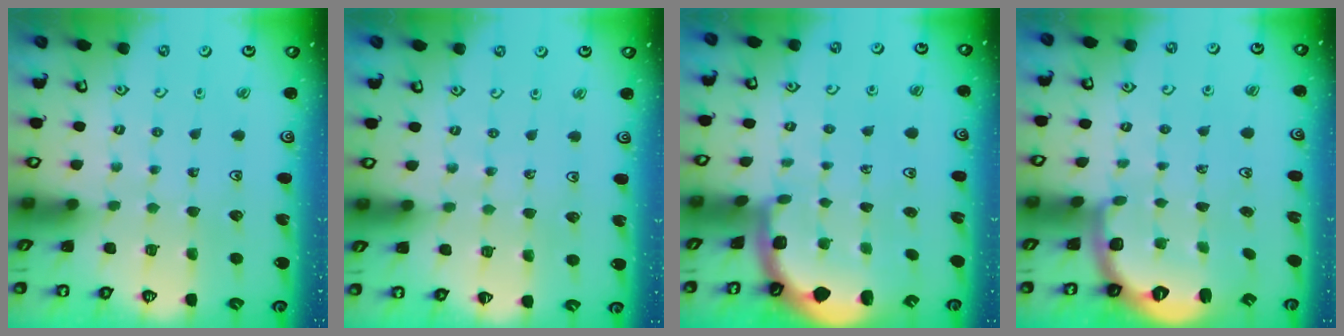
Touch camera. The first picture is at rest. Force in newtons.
{"total": 2.1, "press": 2.1, "slide": 0.4}
{"total": 1.5, "press": 1.5, "slide": 0.2}
{"total": 2.6, "press": 1.5, "slide": 2.1}